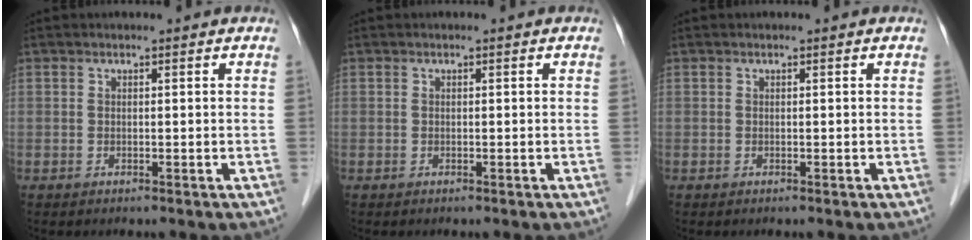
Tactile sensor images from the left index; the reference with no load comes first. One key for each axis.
{"total": 0.0}
{"total": 0.0}